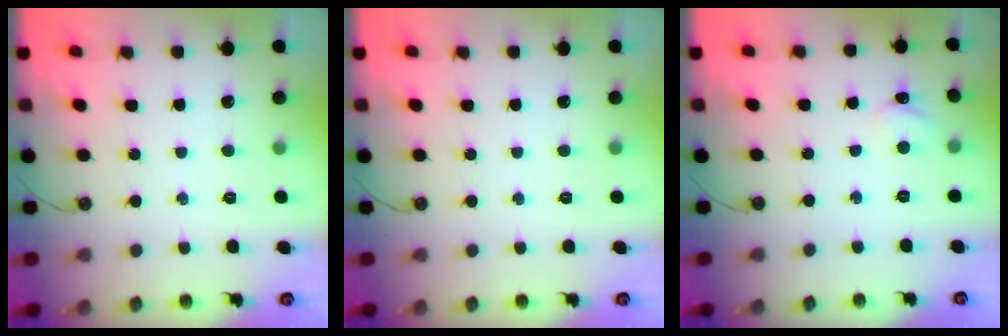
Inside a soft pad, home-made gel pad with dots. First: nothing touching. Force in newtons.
{"total": 0.0}
{"total": 2.4, "press": 2.4, "slide": 0.3}